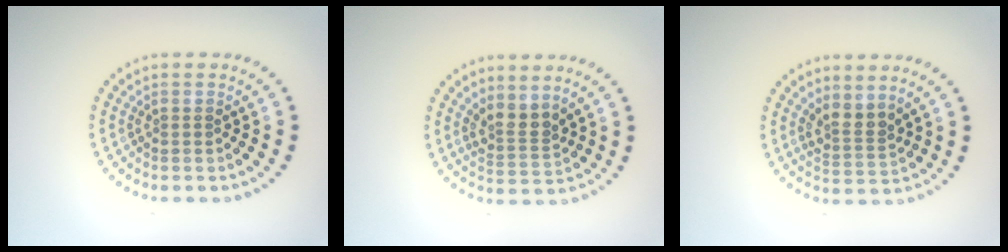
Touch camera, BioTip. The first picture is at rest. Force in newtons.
{"total": 2.5, "press": 1.8, "slide": 1.8}
{"total": 2.5, "press": 1.8, "slide": 1.7}